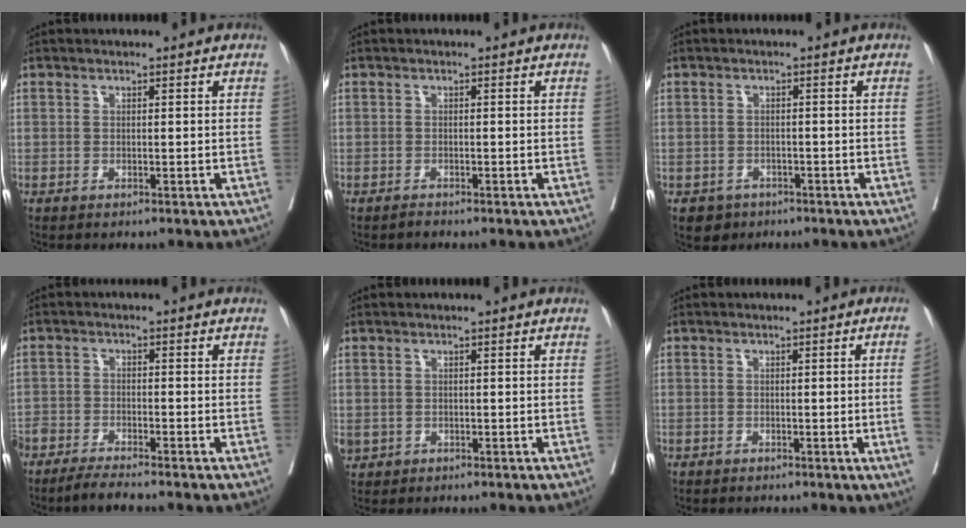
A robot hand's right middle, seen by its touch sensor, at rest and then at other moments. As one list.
[{"total": 0.5, "force": [-0.5, 0.1, 0.0], "torque": [-0.001, -0.001, -0.010]}, {"total": 2.8, "force": [-1.8, 2.2, 0.3], "torque": [-0.005, 0.006, -0.025]}, {"total": 5.3, "force": [-4.7, 0.0, 2.4], "torque": [-0.034, -0.014, -0.085]}, {"total": 1.5, "force": [-0.2, 1.4, 0.5], "torque": [-0.007, 0.002, 0.005]}, {"total": 2.9, "force": [-0.5, -1.1, 2.6], "torque": [-0.033, -0.004, -0.008]}]